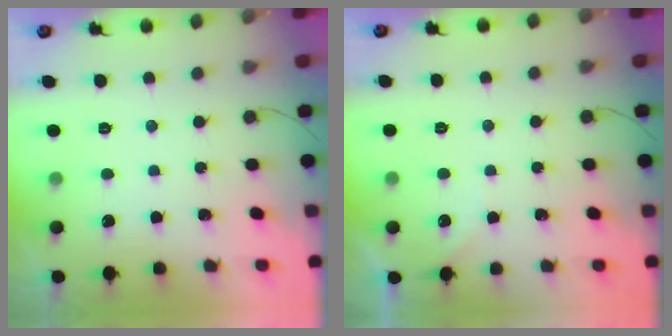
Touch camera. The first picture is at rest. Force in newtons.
{"total": 2.2, "press": 2.2, "slide": 0.3}